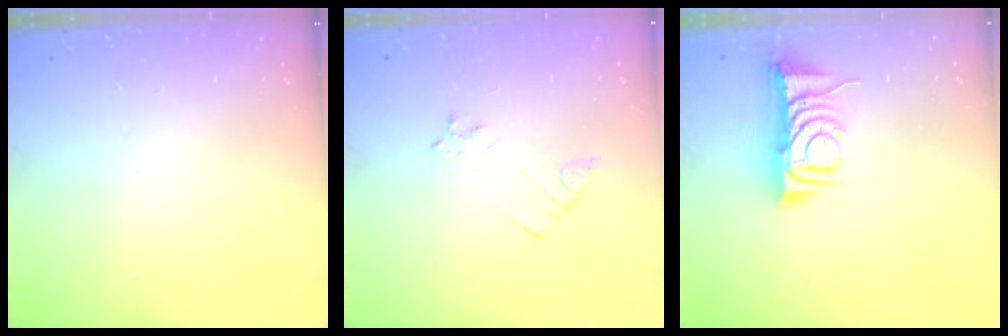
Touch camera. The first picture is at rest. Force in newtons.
{"total": 3.3, "press": 3.2, "slide": 0.5}
{"total": 8.0, "press": 8.0, "slide": 0.4}